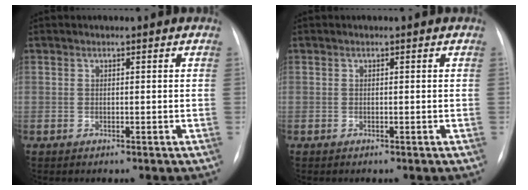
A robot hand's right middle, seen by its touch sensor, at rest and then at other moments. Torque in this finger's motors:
{"motor_torque": [0.08, 0.31, -0.01, -0.02]}